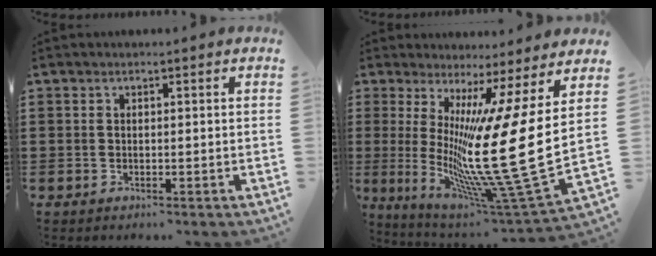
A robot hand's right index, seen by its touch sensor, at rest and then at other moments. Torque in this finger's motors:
{"motor_torque": [2.14, 0.00, 1.05, 0.21]}